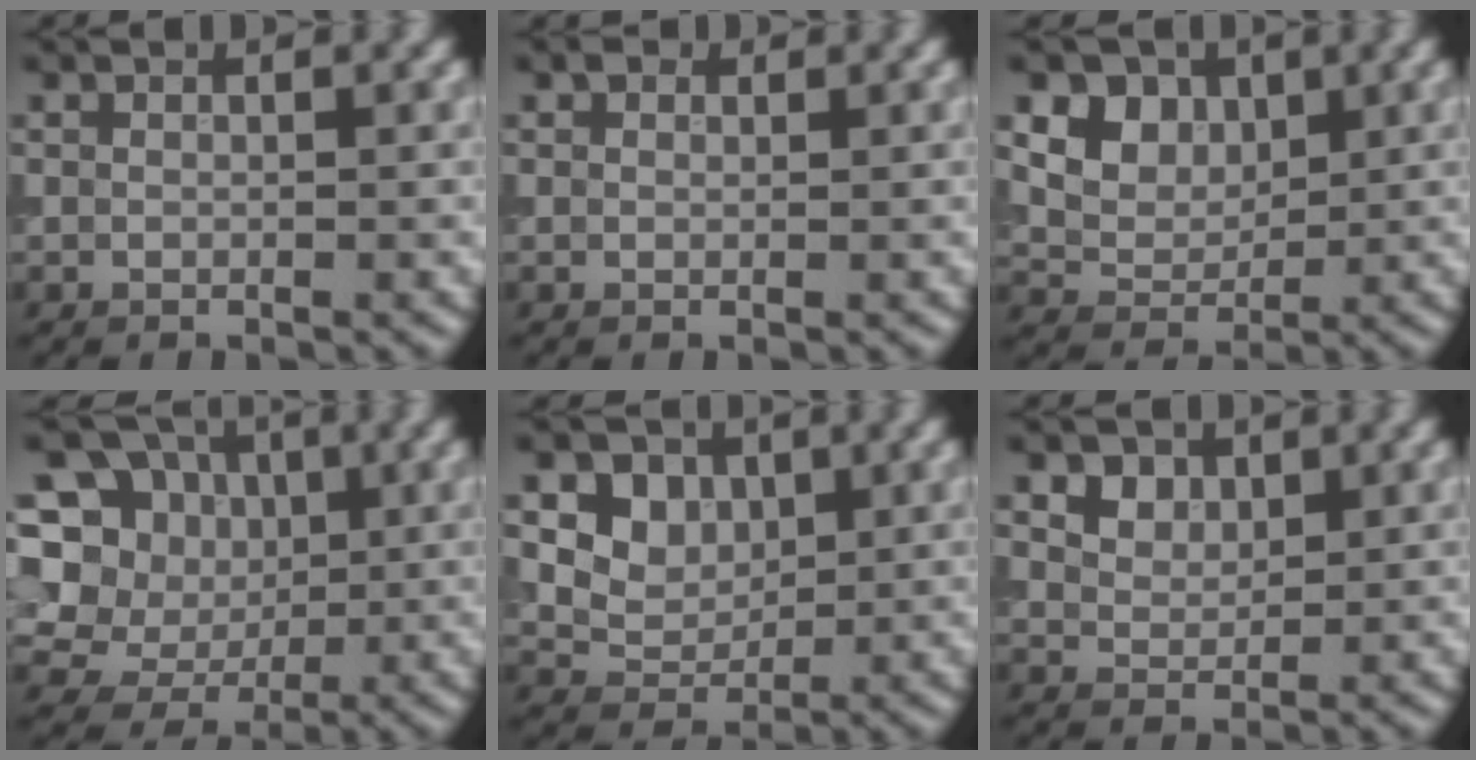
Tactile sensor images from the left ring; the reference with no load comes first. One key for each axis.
{"total": 0.6, "fx": 0.5, "fy": 0.4, "fz": 0.2, "tx": -0.002, "ty": -0.001, "tz": 0.001}
{"total": 9.5, "fx": 4.7, "fy": 7.3, "fz": 3.9, "tx": -0.083, "ty": 0.022, "tz": 0.075}
{"total": 11.5, "fx": 1.7, "fy": 10.3, "fz": 5.0, "tx": -0.133, "ty": 0.047, "tz": -0.004}
{"total": 6.6, "fx": 3.0, "fy": 5.2, "fz": 2.8, "tx": -0.058, "ty": 0.007, "tz": 0.057}
{"total": 4.2, "fx": 2.9, "fy": 2.6, "fz": 1.7, "tx": -0.053, "ty": 0.005, "tz": 0.048}